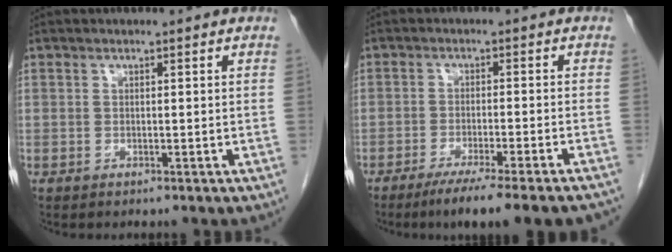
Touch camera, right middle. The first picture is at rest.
{"total": 13.7, "force": [-11.4, -0.4, 7.6], "torque": [-0.082, -0.034, -0.164]}